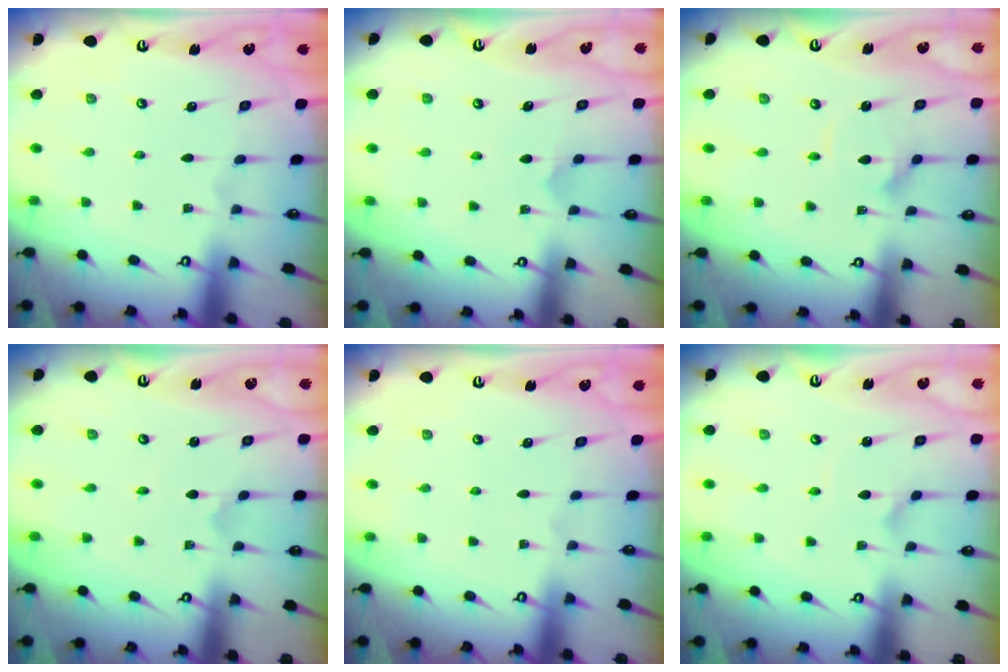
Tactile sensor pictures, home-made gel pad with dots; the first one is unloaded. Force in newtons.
{"total": 6.4, "press": 6.3, "slide": 0.6}
{"total": 5.8, "press": 5.8, "slide": 0.4}
{"total": 0.0}
{"total": 0.0}
{"total": 1.6, "press": 1.6, "slide": 0.2}